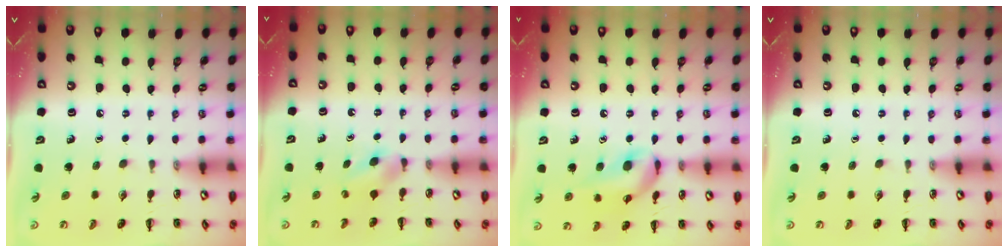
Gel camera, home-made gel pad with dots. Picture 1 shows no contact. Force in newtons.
{"total": 2.7, "press": 2.5, "slide": 1.0}
{"total": 13.2, "press": 13.0, "slide": 2.1}
{"total": 0.0}